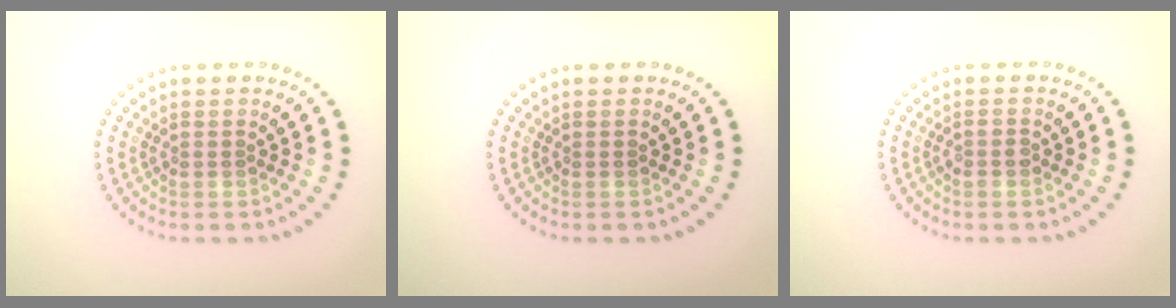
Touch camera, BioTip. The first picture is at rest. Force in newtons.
{"total": 0.0}
{"total": 0.9, "press": 0.9, "slide": 0.4}